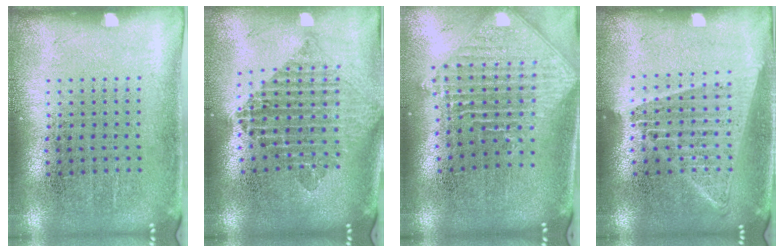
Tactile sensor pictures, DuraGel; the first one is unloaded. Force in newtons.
{"total": 2.1, "press": 1.7, "slide": 1.2}
{"total": 2.3, "press": 1.8, "slide": 1.5}
{"total": 1.5, "press": 1.4, "slide": 0.7}